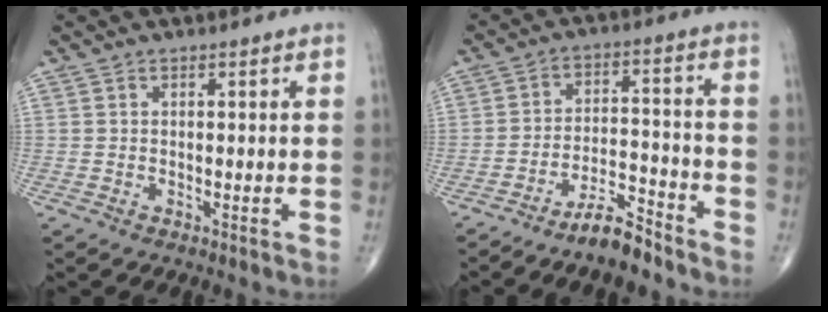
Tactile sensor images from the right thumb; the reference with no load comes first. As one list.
[{"total": 7.5, "force": [-6.4, 1.8, 3.5], "torque": [-0.056, 0.057, -0.115]}]